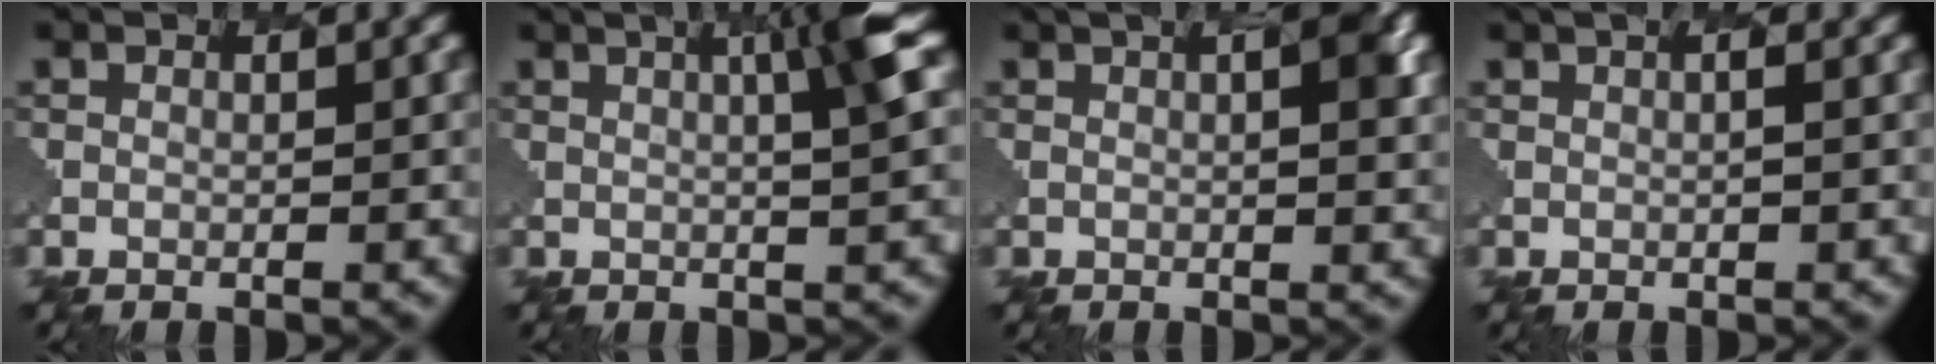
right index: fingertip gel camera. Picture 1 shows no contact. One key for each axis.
{"total": 4.4, "fx": 2.2, "fy": -0.4, "fz": 3.8, "tx": -0.050, "ty": 0.026, "tz": 0.008}
{"total": 3.7, "fx": 2.3, "fy": 1.3, "fz": 2.6, "tx": 0.000, "ty": 0.040, "tz": -0.012}
{"total": 2.7, "fx": 1.1, "fy": 1.3, "fz": 2.1, "tx": -0.008, "ty": 0.025, "tz": -0.012}